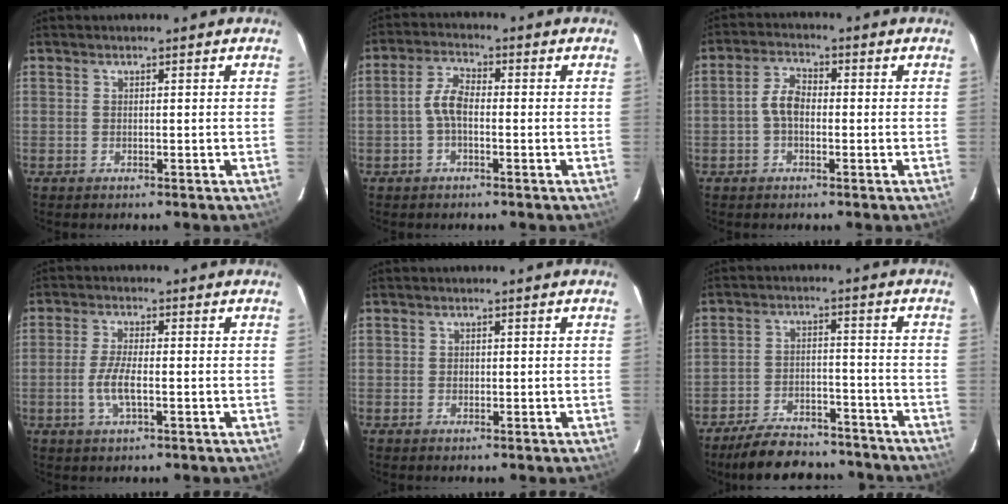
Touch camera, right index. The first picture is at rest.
{"total": 4.3, "force": [-1.0, 1.9, 3.7], "torque": [-0.082, 0.015, -0.022]}
{"total": 4.2, "force": [-0.8, 2.6, 3.2], "torque": [-0.066, 0.015, -0.015]}
{"total": 5.4, "force": [-1.4, 1.5, 5.0], "torque": [-0.104, -0.003, -0.028]}
{"total": 0.9, "force": [-0.1, 0.9, 0.1], "torque": [0.001, 0.001, -0.001]}
{"total": 16.7, "force": [-14.4, 5.8, 6.2], "torque": [-0.133, 0.013, -0.197]}